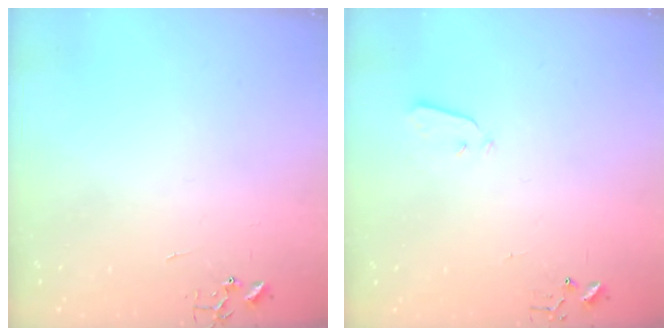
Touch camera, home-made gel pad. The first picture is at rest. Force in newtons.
{"total": 3.5, "press": 3.5, "slide": 0.3}